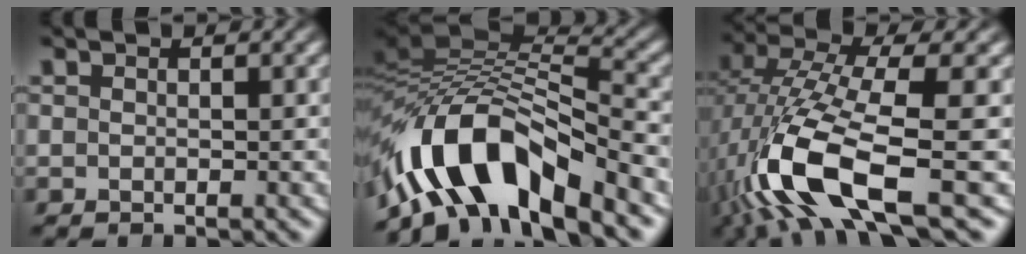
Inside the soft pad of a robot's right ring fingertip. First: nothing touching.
{"total": 12.5, "force": [-3.3, 7.9, 9.0], "torque": [-0.185, -0.030, -0.045]}
{"total": 9.5, "force": [-2.0, 4.5, 8.1], "torque": [-0.182, -0.036, -0.017]}